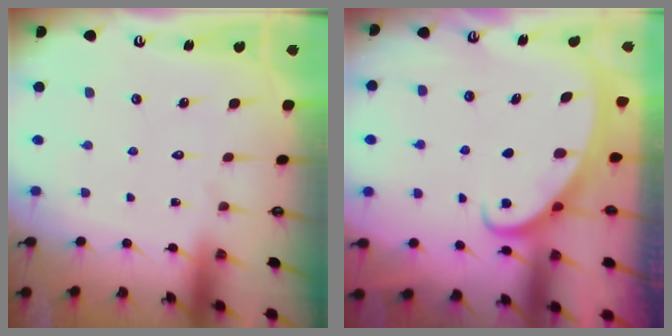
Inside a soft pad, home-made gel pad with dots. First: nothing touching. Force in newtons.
{"total": 2.5, "press": 2.5, "slide": 0.3}